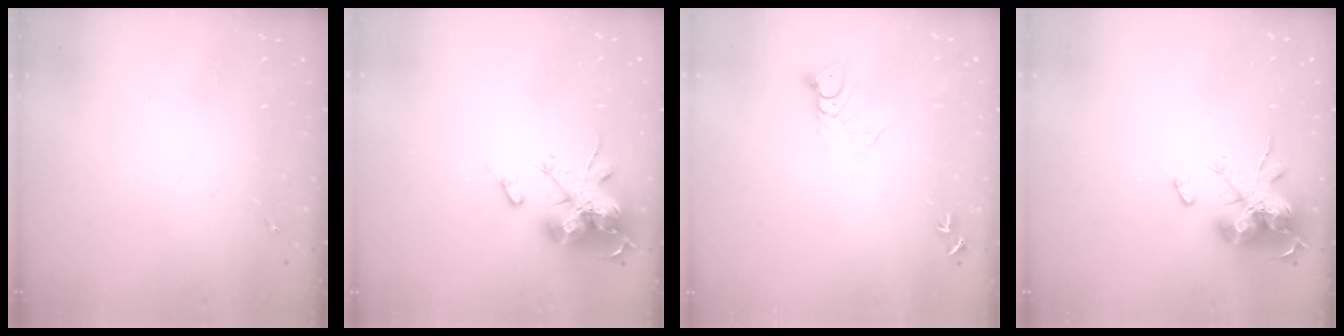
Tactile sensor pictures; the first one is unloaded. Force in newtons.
{"total": 18.5, "press": 18.5, "slide": 0.1}
{"total": 5.1, "press": 5.1, "slide": 0.3}
{"total": 16.7, "press": 16.7, "slide": 0.1}